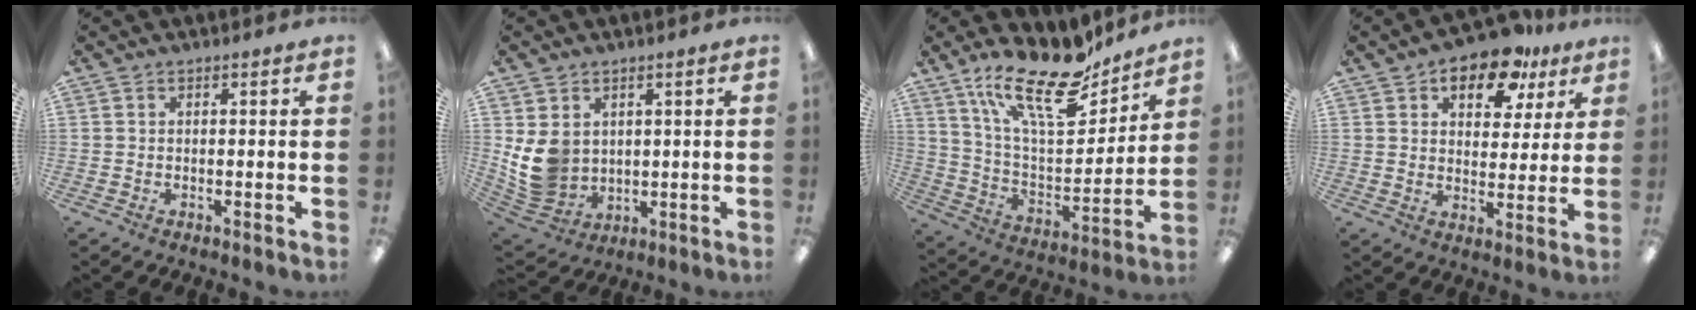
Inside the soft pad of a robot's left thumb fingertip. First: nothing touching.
{"total": 9.8, "force": [1.5, 8.5, 4.7], "torque": [-0.121, -0.010, 0.034]}
{"total": 21.7, "force": [15.5, 7.8, 13.0], "torque": [-0.228, -0.096, 0.270]}
{"total": 12.0, "force": [8.1, 6.2, 6.4], "torque": [-0.096, -0.034, 0.141]}